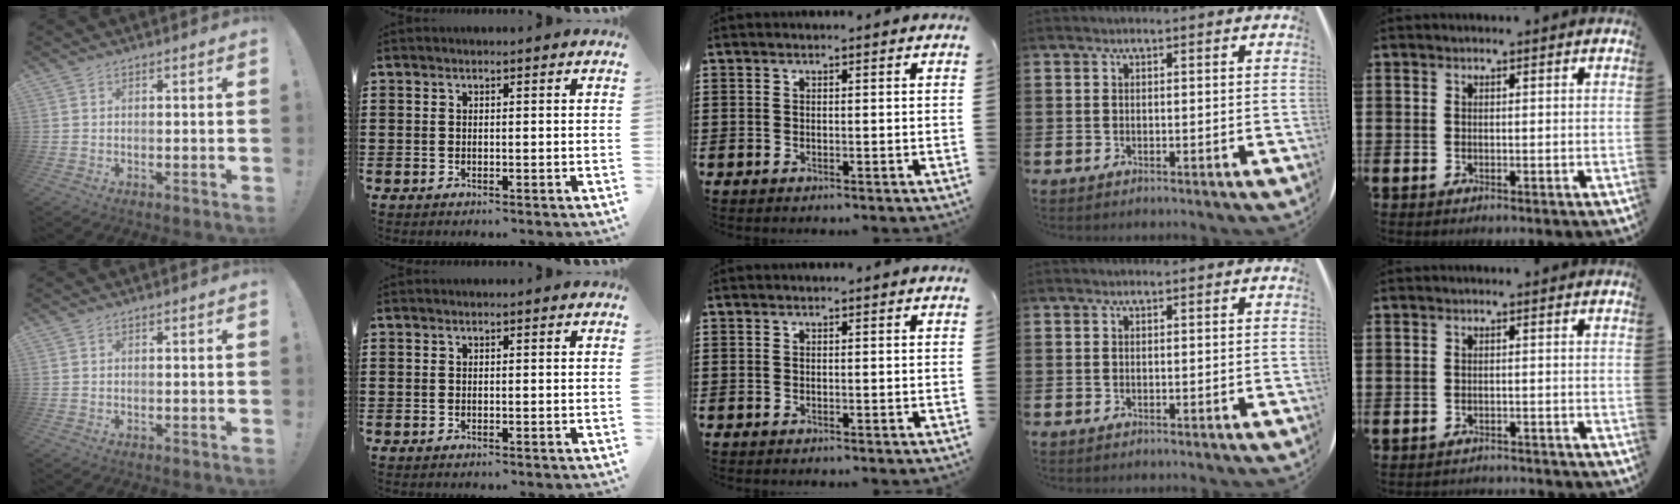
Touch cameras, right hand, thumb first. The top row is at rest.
{"little": {"total": 1.2, "force": [-1.2, 0.0, -0.1], "torque": [-0.003, 0.003, -0.025]}}